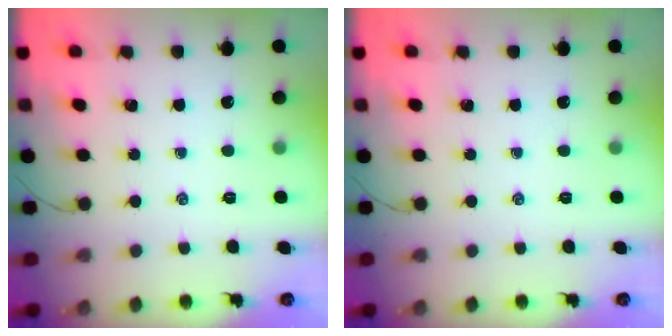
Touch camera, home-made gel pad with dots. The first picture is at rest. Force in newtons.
{"total": 0.0}